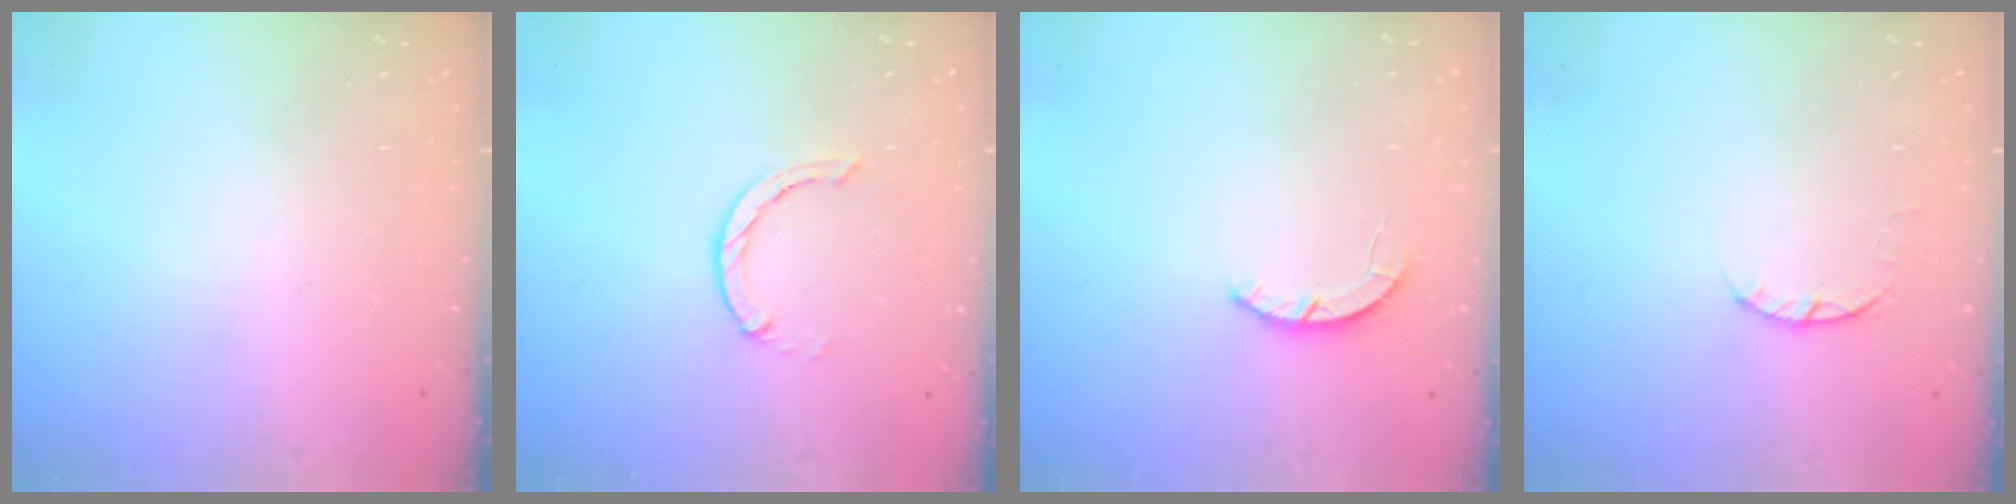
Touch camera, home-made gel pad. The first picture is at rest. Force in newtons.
{"total": 0.0}
{"total": 2.2, "press": 2.2, "slide": 0.3}
{"total": 2.3, "press": 2.3, "slide": 0.4}